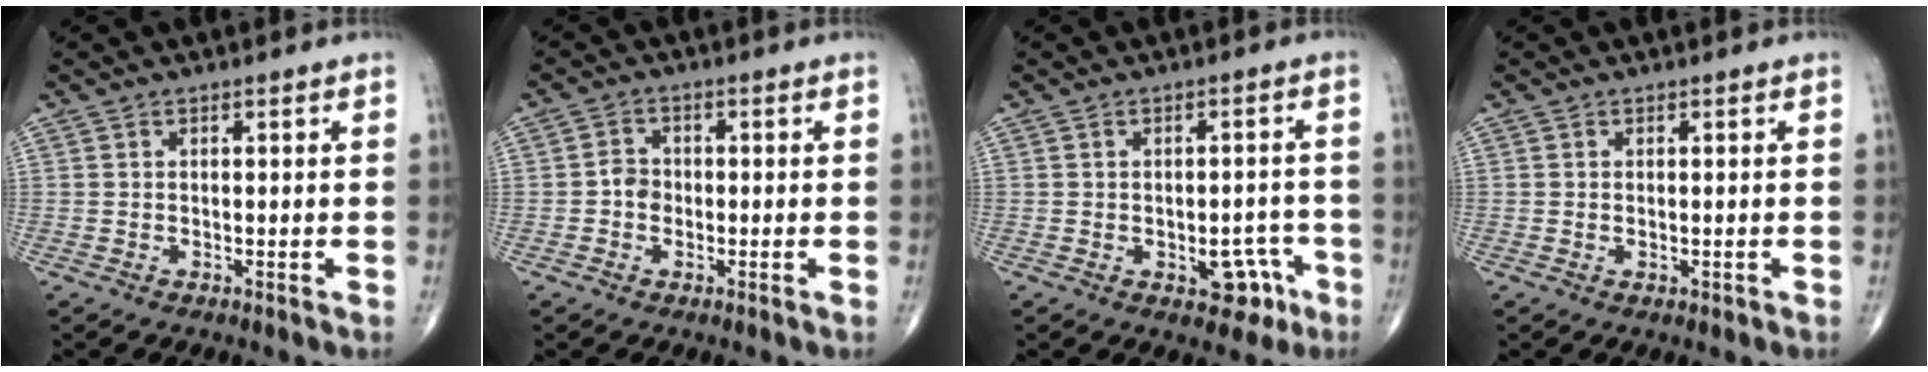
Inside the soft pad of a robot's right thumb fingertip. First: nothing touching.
{"total": 2.9, "force": [-0.6, 2.5, 1.4], "torque": [-0.010, 0.010, -0.017]}
{"total": 6.5, "force": [-2.7, 3.9, 4.5], "torque": [-0.027, 0.023, -0.027]}
{"total": 0.8, "force": [-0.2, 0.5, 0.6], "torque": [-0.012, 0.000, 0.000]}